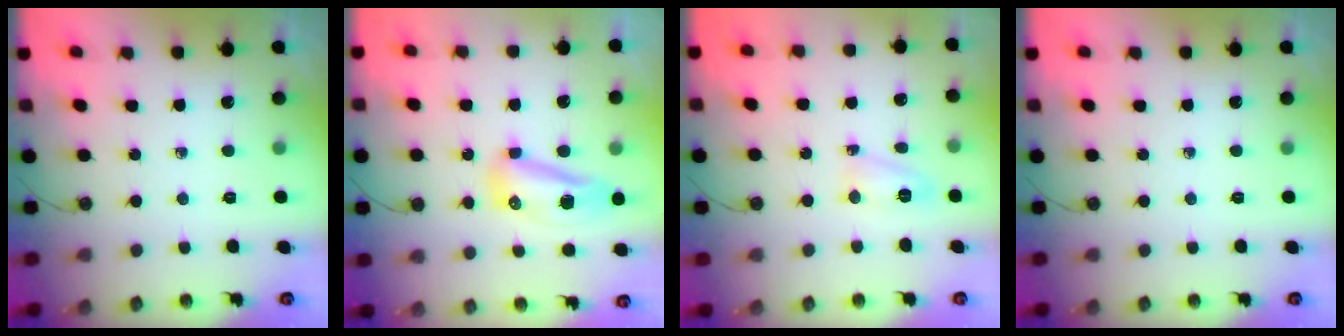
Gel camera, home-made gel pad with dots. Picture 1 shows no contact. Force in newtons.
{"total": 14.7, "press": 11.6, "slide": 9.2}
{"total": 5.2, "press": 5.1, "slide": 0.6}
{"total": 0.0}